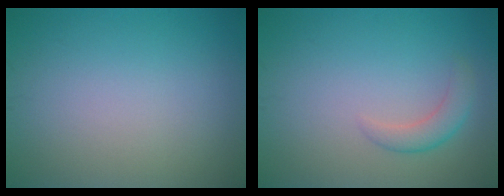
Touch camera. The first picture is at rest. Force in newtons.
{"total": 2.0, "press": 2.0, "slide": 0.2}